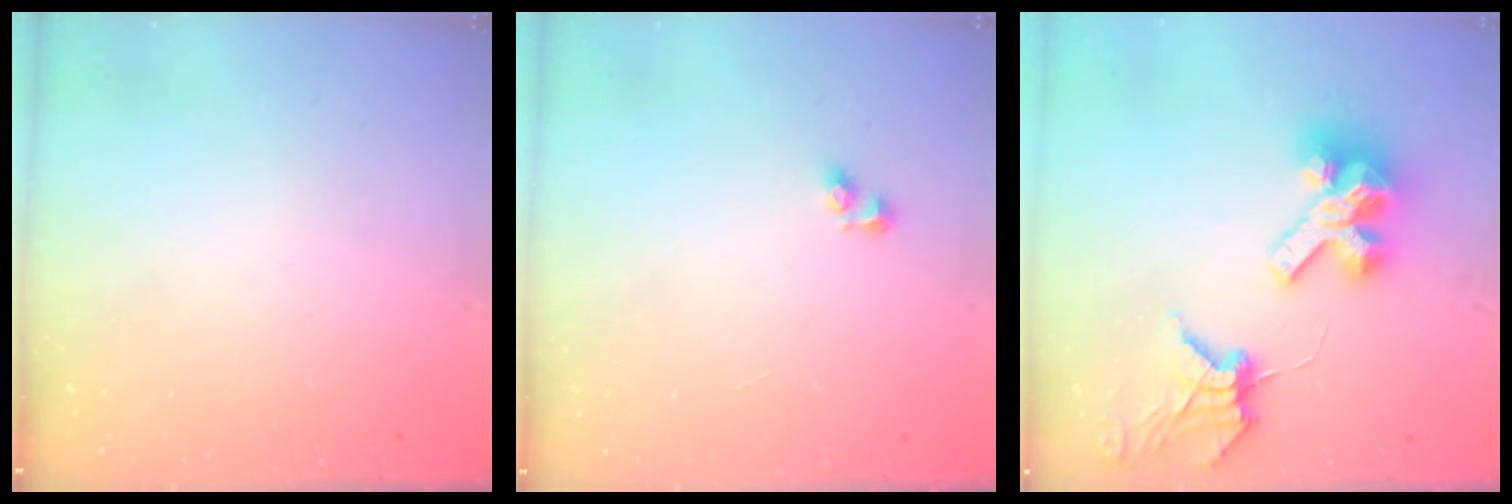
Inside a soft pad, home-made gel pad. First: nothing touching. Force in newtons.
{"total": 2.0, "press": 2.0, "slide": 0.3}
{"total": 14.1, "press": 14.0, "slide": 1.7}